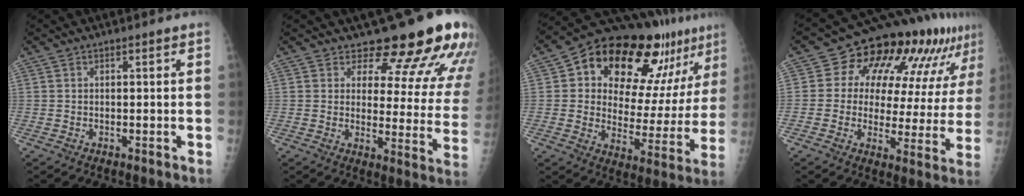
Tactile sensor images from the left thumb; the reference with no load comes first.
{"total": 16.9, "force": [14.3, 5.8, 7.0], "torque": [-0.039, -0.107, 0.159]}
{"total": 25.1, "force": [13.5, 12.0, 17.5], "torque": [-0.201, -0.008, 0.204]}
{"total": 20.4, "force": [10.2, 10.2, 14.4], "torque": [-0.165, -0.005, 0.133]}